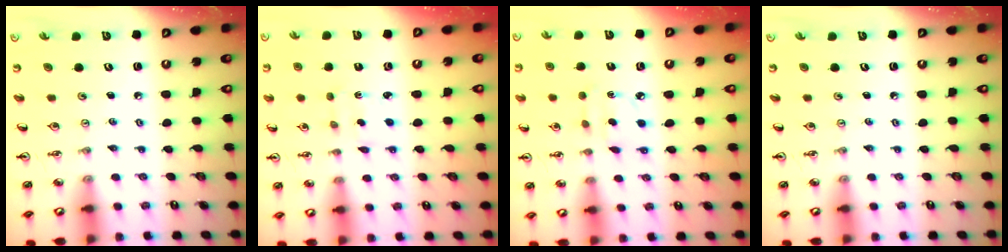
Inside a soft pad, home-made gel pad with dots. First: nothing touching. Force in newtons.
{"total": 2.8, "press": 2.8, "slide": 0.5}
{"total": 3.1, "press": 3.1, "slide": 0.2}
{"total": 0.0}